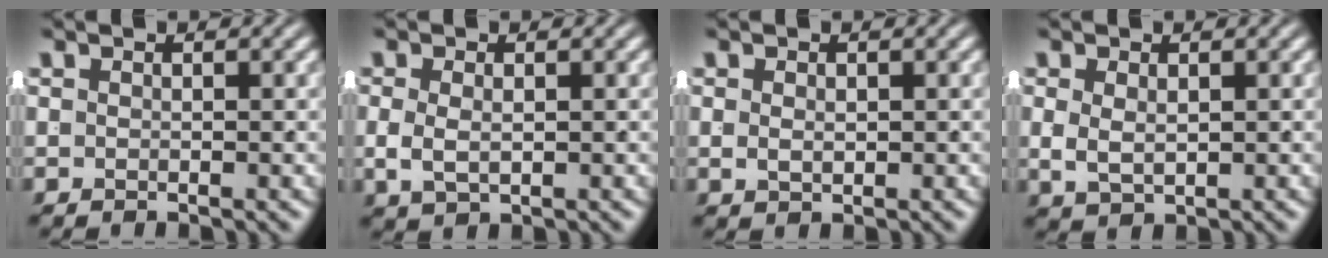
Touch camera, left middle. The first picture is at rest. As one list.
[{"total": 2.0, "force": [0.0, 1.3, 1.5], "torque": [-0.037, -0.006, 0.011]}, {"total": 0.8, "force": [0.2, 0.4, 0.6], "torque": [-0.009, -0.001, 0.013]}, {"total": 2.3, "force": [0.4, 1.7, 1.6], "torque": [-0.037, -0.006, 0.019]}]